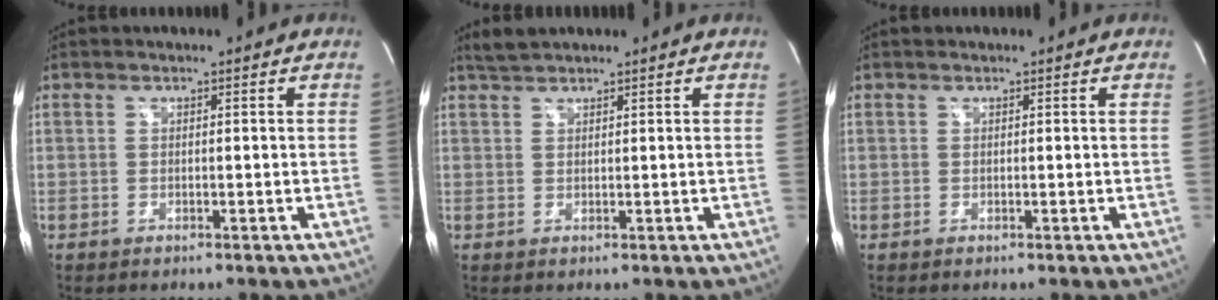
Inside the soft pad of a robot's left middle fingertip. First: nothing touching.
{"total": 2.1, "force": [2.0, 0.1, 0.6], "torque": [-0.019, 0.011, 0.043]}
{"total": 0.0}